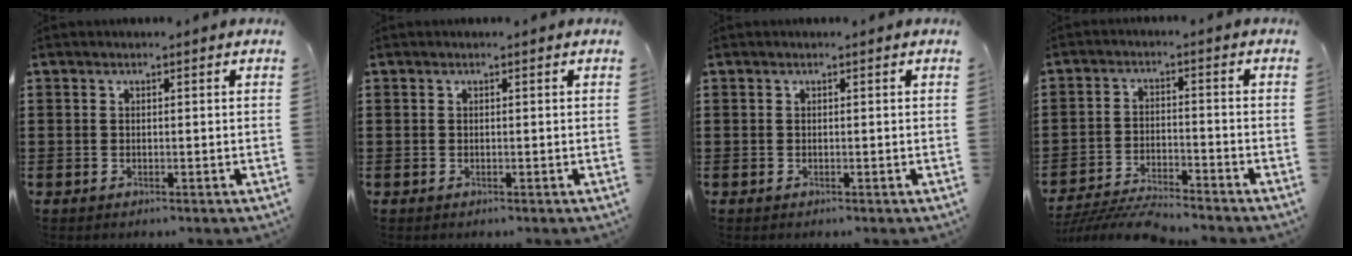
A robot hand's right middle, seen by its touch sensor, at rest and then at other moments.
{"total": 0.0}
{"total": 0.0}
{"total": 5.7, "force": [-5.5, 0.3, 1.4], "torque": [-0.034, -0.003, -0.112]}